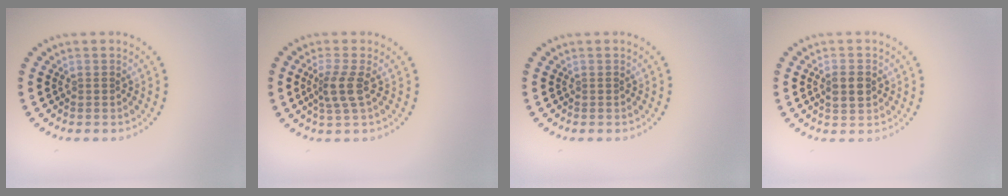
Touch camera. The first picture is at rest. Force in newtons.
{"total": 2.5, "press": 2.0, "slide": 1.6}
{"total": 0.0}
{"total": 2.1, "press": 2.1, "slide": 0.2}